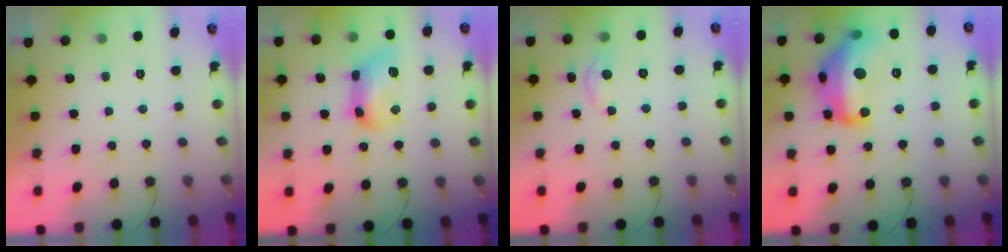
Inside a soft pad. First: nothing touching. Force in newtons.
{"total": 12.7, "press": 12.6, "slide": 0.9}
{"total": 4.4, "press": 4.3, "slide": 0.6}
{"total": 22.0, "press": 22.0, "slide": 1.3}